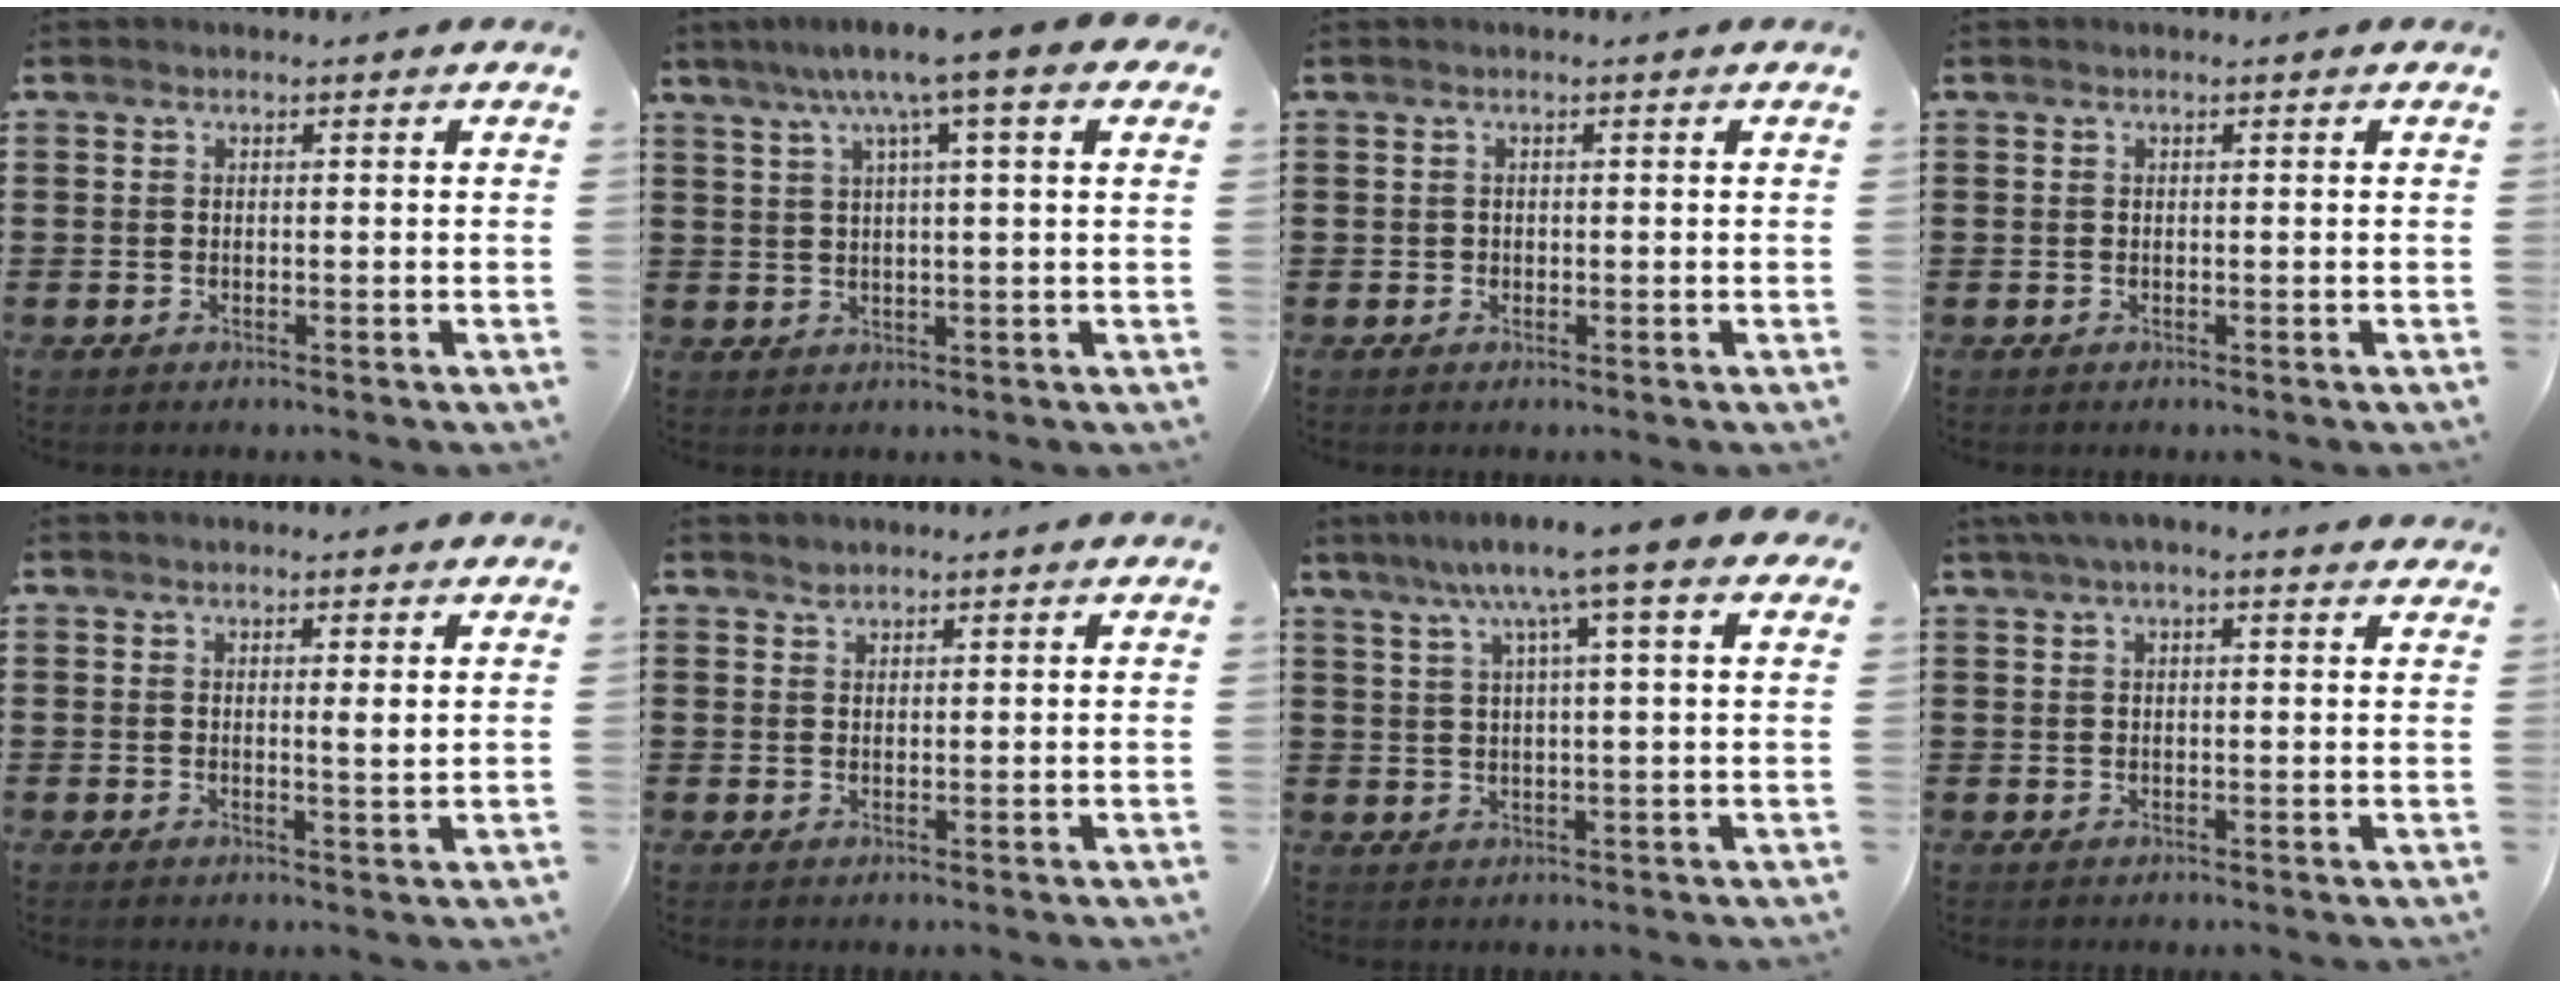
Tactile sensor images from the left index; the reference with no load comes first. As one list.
[{"total": 7.5, "force": [3.8, 0.5, 6.4], "torque": [-0.135, 0.002, 0.061]}, {"total": 0.5, "force": [0.2, 0.5, 0.1], "torque": [-0.004, 0.003, 0.003]}, {"total": 0.0}, {"total": 2.0, "force": [1.0, 0.1, 1.7], "torque": [-0.029, -0.003, 0.016]}, {"total": 1.2, "force": [1.1, 0.5, 0.1], "torque": [-0.004, 0.001, 0.022]}, {"total": 8.2, "force": [4.1, 0.4, 7.1], "torque": [-0.149, 0.000, 0.066]}, {"total": 2.9, "force": [2.1, 0.4, 1.9], "torque": [-0.043, 0.005, 0.038]}]